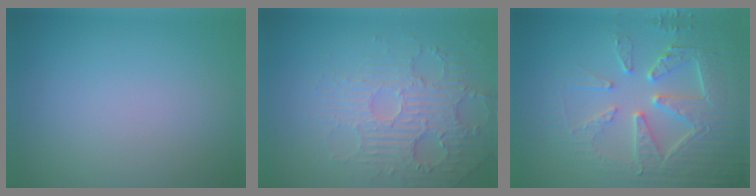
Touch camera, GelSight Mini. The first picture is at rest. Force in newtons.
{"total": 4.1, "press": 3.7, "slide": 1.8}
{"total": 6.7, "press": 5.6, "slide": 3.7}